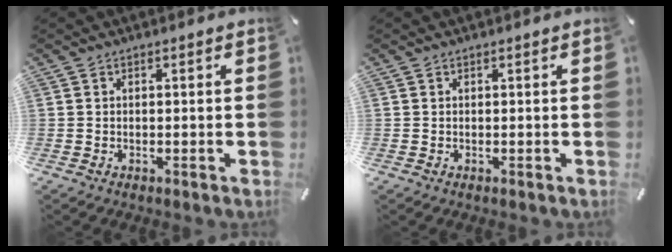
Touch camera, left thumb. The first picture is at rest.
{"total": 0.0}